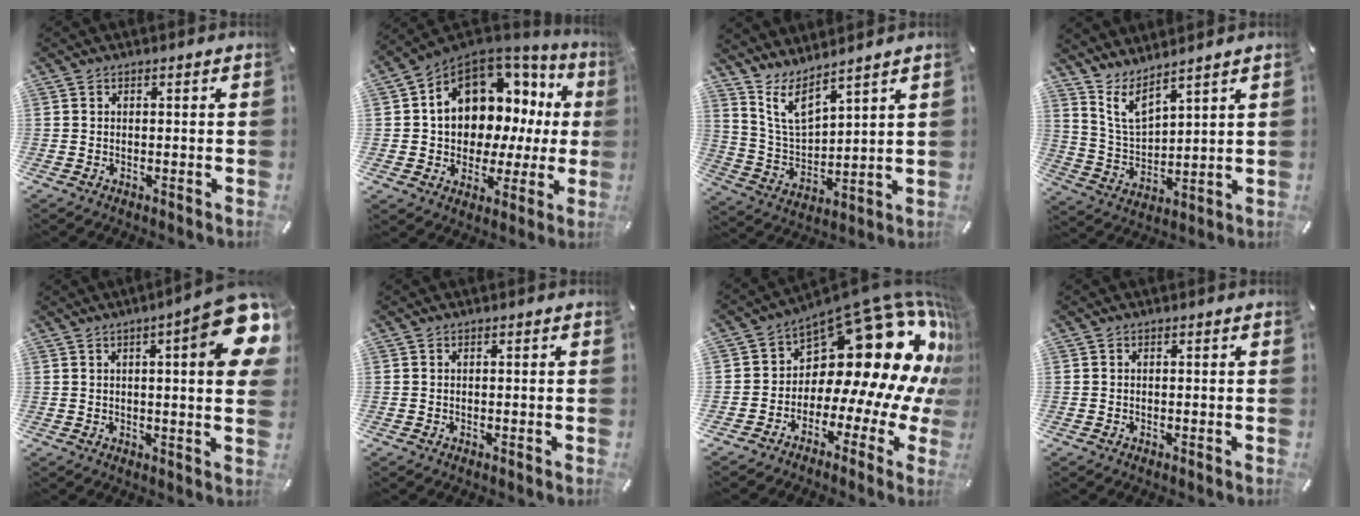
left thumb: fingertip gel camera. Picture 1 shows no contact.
{"total": 13.7, "force": [4.6, 10.2, 7.9], "torque": [-0.125, -0.041, 0.083]}
{"total": 8.5, "force": [6.9, 3.0, 4.0], "torque": [-0.110, -0.036, 0.127]}
{"total": 7.4, "force": [6.0, 2.7, 3.4], "torque": [-0.088, -0.028, 0.113]}
{"total": 14.7, "force": [5.7, 2.6, 13.3], "torque": [-0.182, -0.033, 0.083]}
{"total": 0.0}
{"total": 23.4, "force": [9.1, 12.4, 17.6], "torque": [-0.253, -0.096, 0.173]}
{"total": 0.0}